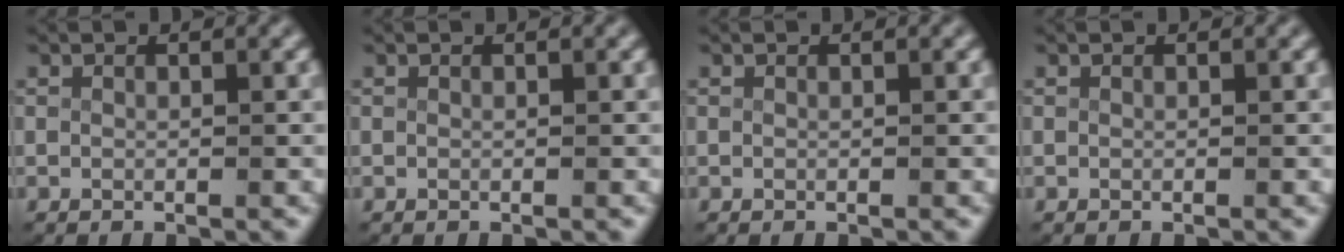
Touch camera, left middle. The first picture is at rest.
{"total": 0.0}
{"total": 0.0}
{"total": 0.0}